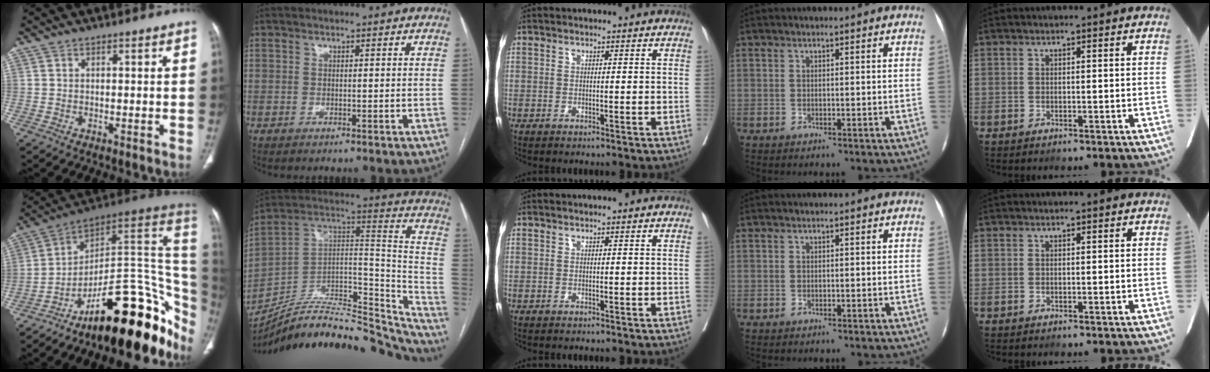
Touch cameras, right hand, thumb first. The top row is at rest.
{"thumb": {"total": 29.2, "force": [-15.0, 11.2, 22.5], "torque": [-0.174, 0.115, -0.217]}, "index": {"total": 33.4, "force": [-29.9, 8.8, 11.9], "torque": [-0.149, 0.027, -0.430]}}